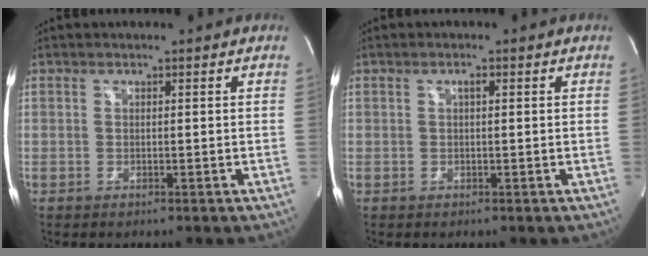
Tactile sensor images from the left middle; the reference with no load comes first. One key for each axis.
{"total": 0.8, "fx": 0.2, "fy": 0.2, "fz": 0.8, "tx": -0.014, "ty": 0.003, "tz": 0.003}